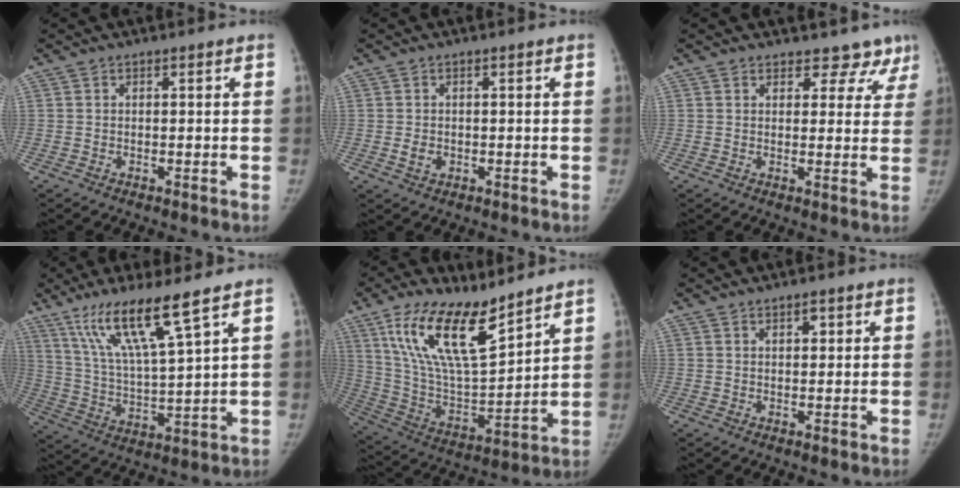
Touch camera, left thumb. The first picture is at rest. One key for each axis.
{"total": 2.1, "fx": -0.4, "fy": 1.7, "fz": 1.3, "tx": -0.020, "ty": 0.000, "tz": -0.003}
{"total": 5.7, "fx": 4.7, "fy": 3.2, "fz": 0.5, "tx": 0.038, "ty": -0.022, "tz": 0.041}
{"total": 14.0, "fx": 8.9, "fy": 1.1, "fz": 10.7, "tx": -0.206, "ty": -0.042, "tz": 0.180}
{"total": 19.4, "fx": 12.4, "fy": 6.8, "fz": 13.3, "tx": -0.221, "ty": -0.063, "tz": 0.242}
{"total": 1.8, "fx": 1.0, "fy": 0.9, "fz": 1.2, "tx": -0.013, "ty": -0.004, "tz": 0.015}